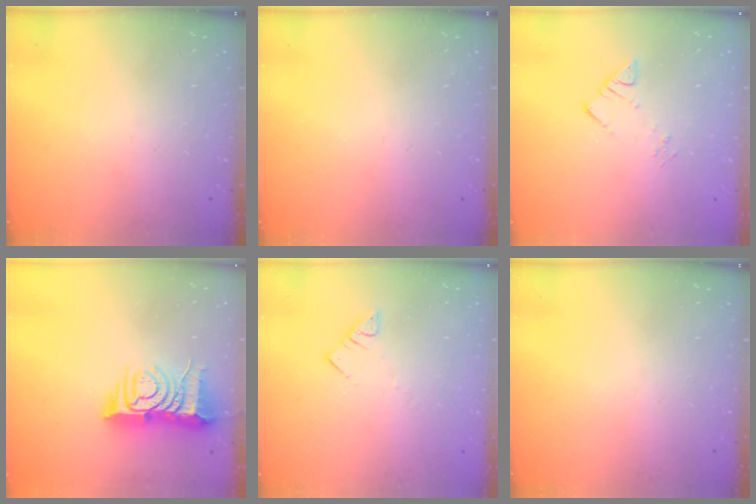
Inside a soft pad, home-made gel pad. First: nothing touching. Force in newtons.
{"total": 0.0}
{"total": 3.3, "press": 3.3, "slide": 0.2}
{"total": 9.5, "press": 9.4, "slide": 1.2}
{"total": 3.0, "press": 3.0, "slide": 0.1}
{"total": 0.0}